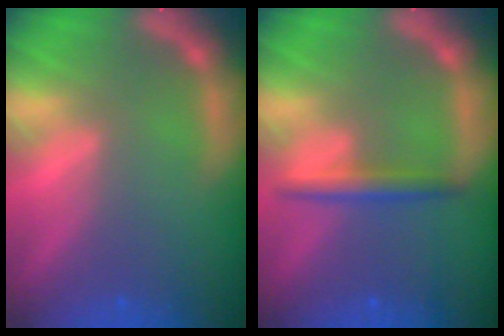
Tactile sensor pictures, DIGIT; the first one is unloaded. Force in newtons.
{"total": 2.4}